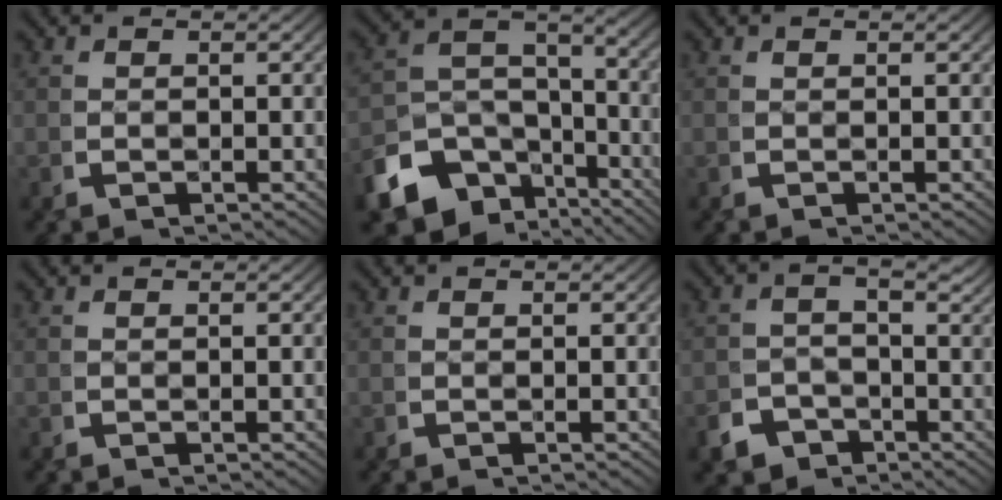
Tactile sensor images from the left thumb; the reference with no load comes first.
{"total": 10.5, "force": [-3.7, 7.3, 6.6], "torque": [-0.114, -0.024, -0.057]}
{"total": 0.0}
{"total": 0.0}
{"total": 0.0}
{"total": 3.8, "force": [-1.9, 2.8, 1.7], "torque": [-0.023, -0.017, -0.031]}